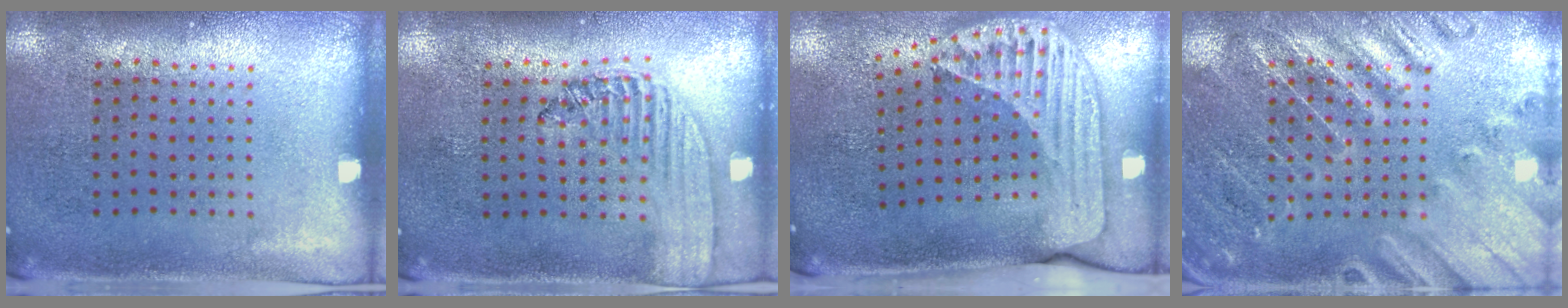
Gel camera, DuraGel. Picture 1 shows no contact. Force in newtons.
{"total": 1.6, "press": 1.4, "slide": 0.7}
{"total": 2.6, "press": 1.8, "slide": 1.9}
{"total": 3.0, "press": 3.0, "slide": 0.3}